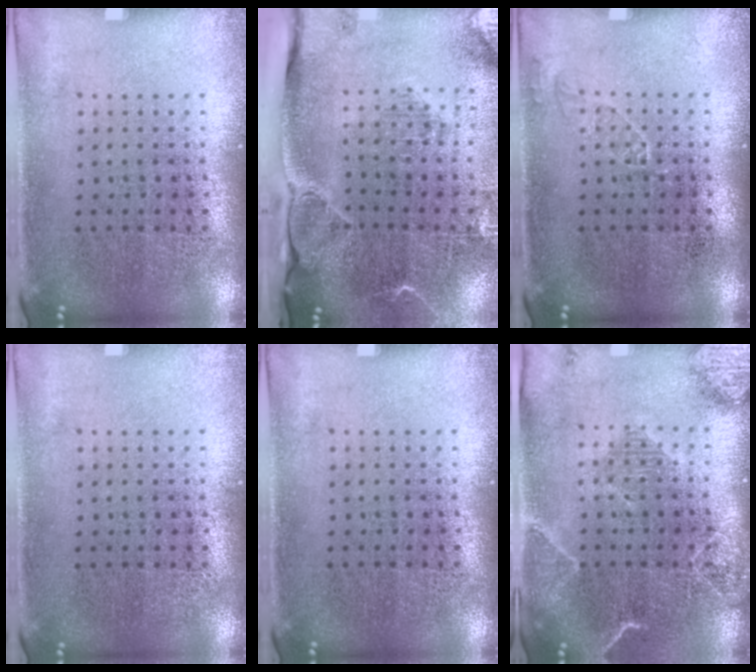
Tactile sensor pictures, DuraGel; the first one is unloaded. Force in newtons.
{"total": 3.0, "press": 2.3, "slide": 1.9}
{"total": 0.7, "press": 0.7, "slide": 0.1}
{"total": 0.0}
{"total": 0.0}
{"total": 2.2, "press": 2.1, "slide": 0.8}